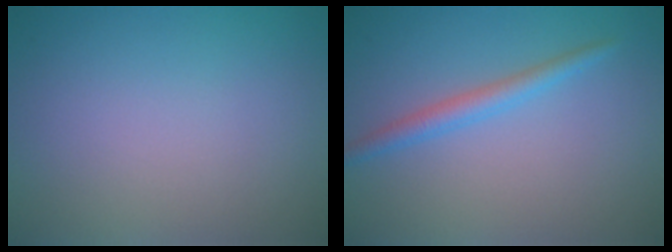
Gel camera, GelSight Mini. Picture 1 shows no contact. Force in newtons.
{"total": 2.0, "press": 2.0, "slide": 0.1}